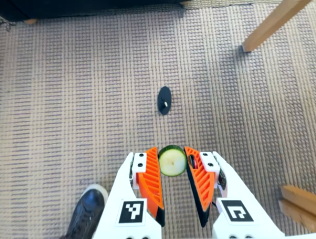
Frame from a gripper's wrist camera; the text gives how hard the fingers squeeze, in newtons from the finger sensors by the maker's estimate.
{"total": 8.5, "left": 8.5, "right": 8.5}